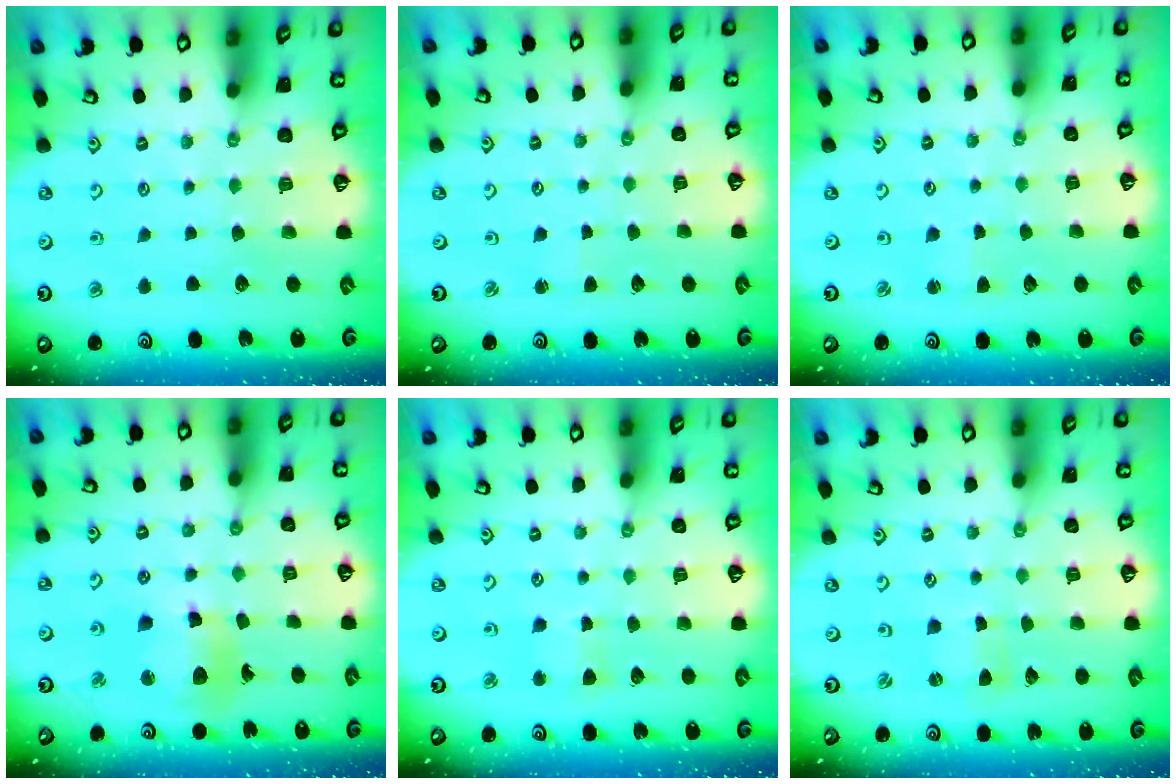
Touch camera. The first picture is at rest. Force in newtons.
{"total": 1.1, "press": 1.1, "slide": 0.1}
{"total": 1.6, "press": 1.6, "slide": 0.3}
{"total": 11.1, "press": 11.1, "slide": 0.6}
{"total": 3.5, "press": 3.5, "slide": 0.1}
{"total": 0.0}